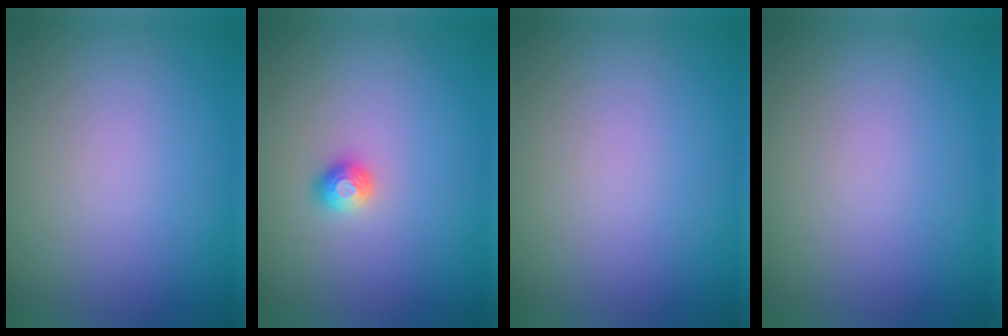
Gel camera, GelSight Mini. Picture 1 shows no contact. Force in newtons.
{"total": 1.2, "press": 1.1, "slide": 0.2}
{"total": 0.0}
{"total": 0.0}